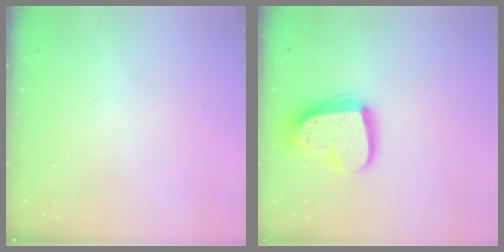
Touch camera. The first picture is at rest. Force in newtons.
{"total": 16.3, "press": 16.3, "slide": 1.3}